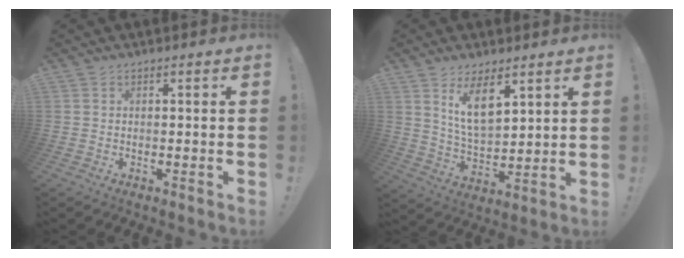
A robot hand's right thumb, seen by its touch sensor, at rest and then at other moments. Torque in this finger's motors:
{"motor_torque": [-0.34, 0.69, 0.14, 0.30, 0.31]}